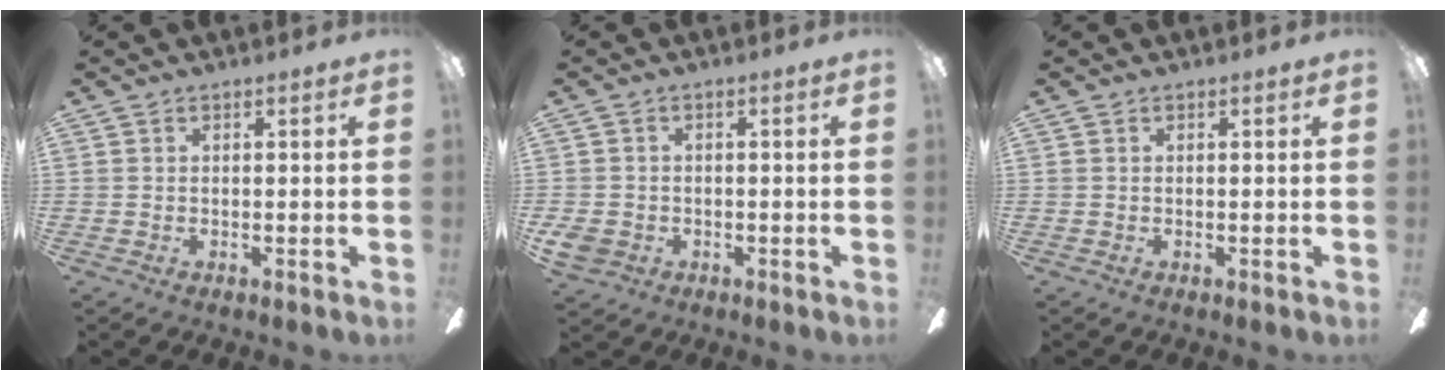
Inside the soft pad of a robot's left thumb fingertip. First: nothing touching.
{"total": 3.9, "force": [-1.8, 2.9, 1.7], "torque": [-0.046, 0.006, -0.037]}
{"total": 0.0}